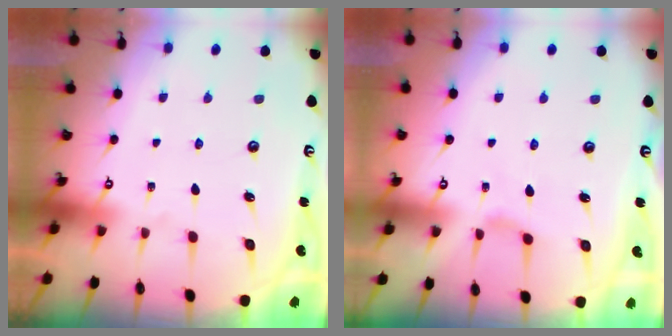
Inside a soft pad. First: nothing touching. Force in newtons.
{"total": 2.4, "press": 2.3, "slide": 0.6}